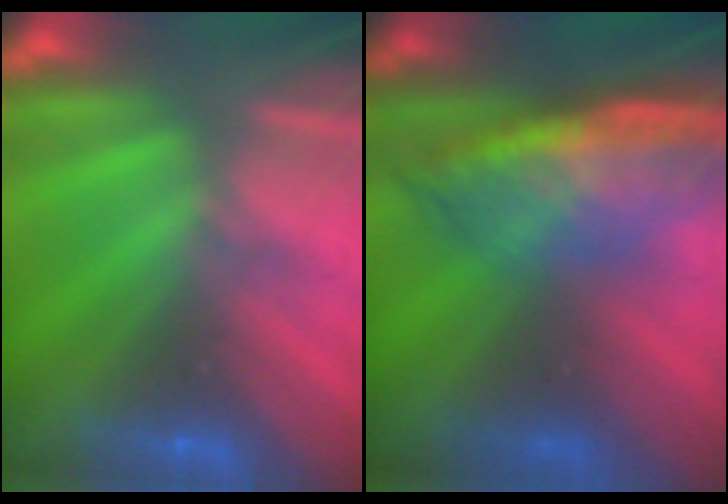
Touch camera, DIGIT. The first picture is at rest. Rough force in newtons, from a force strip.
{"total": 9.6}